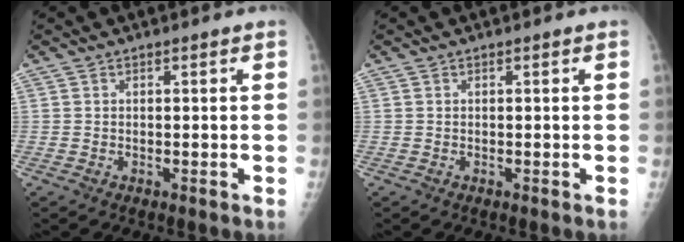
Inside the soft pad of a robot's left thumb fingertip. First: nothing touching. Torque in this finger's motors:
{"motor_torque": [0.01, 0.01, -0.02, -0.08, 0.00]}